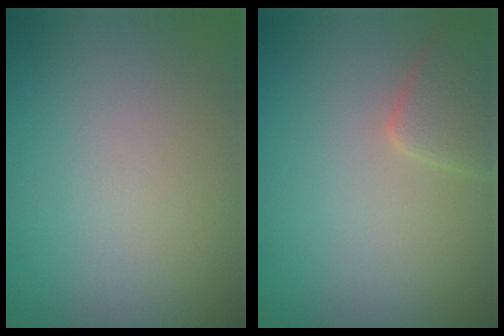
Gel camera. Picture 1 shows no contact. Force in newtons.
{"total": 2.4, "press": 2.4, "slide": 0.1}